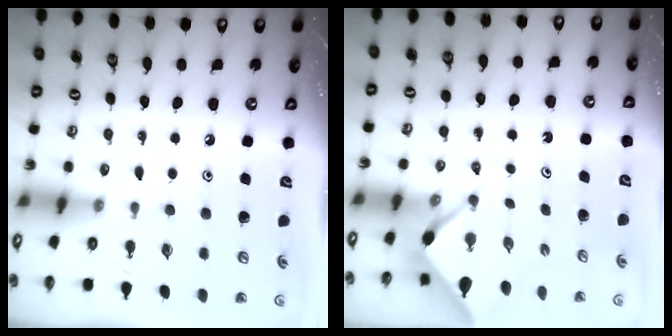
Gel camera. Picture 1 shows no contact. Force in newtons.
{"total": 2.2, "press": 2.2, "slide": 0.3}